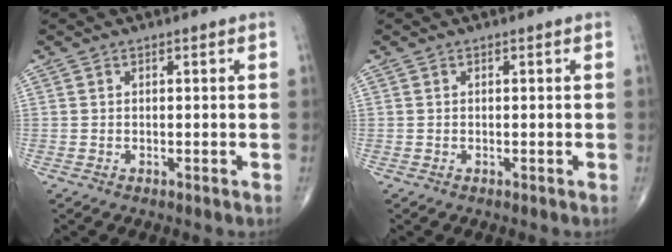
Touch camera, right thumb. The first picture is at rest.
{"total": 0.0}